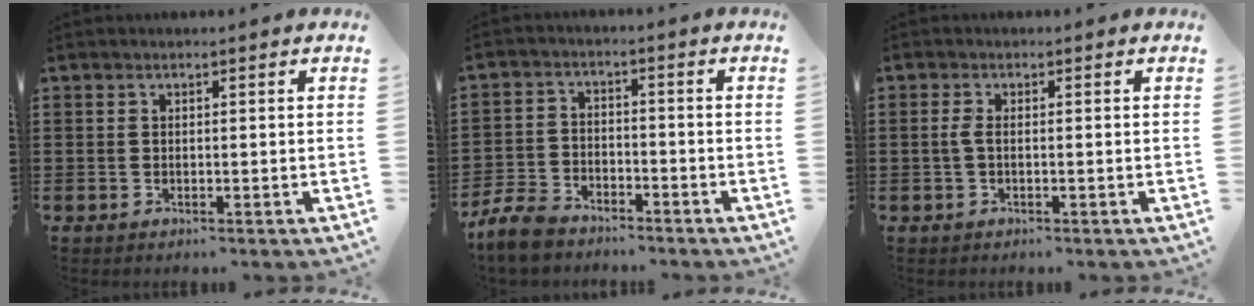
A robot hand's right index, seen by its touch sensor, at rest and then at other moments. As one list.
[{"total": 5.1, "force": [-4.6, 1.4, 1.5], "torque": [-0.056, 0.001, -0.099]}, {"total": 1.6, "force": [-0.4, 0.4, 1.5], "torque": [-0.044, -0.006, -0.011]}]